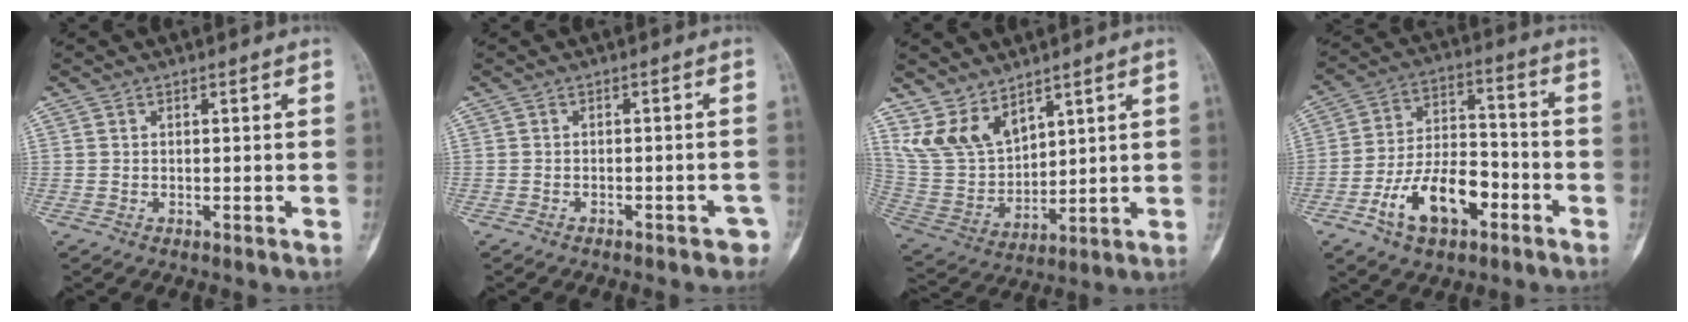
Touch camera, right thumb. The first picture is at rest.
{"total": 4.2, "force": [-3.2, 1.8, 2.0], "torque": [-0.019, 0.027, -0.032]}
{"total": 10.6, "force": [7.4, 5.6, 5.1], "torque": [-0.088, -0.036, 0.173]}
{"total": 14.7, "force": [-6.5, 8.1, 10.4], "torque": [-0.167, 0.044, -0.113]}